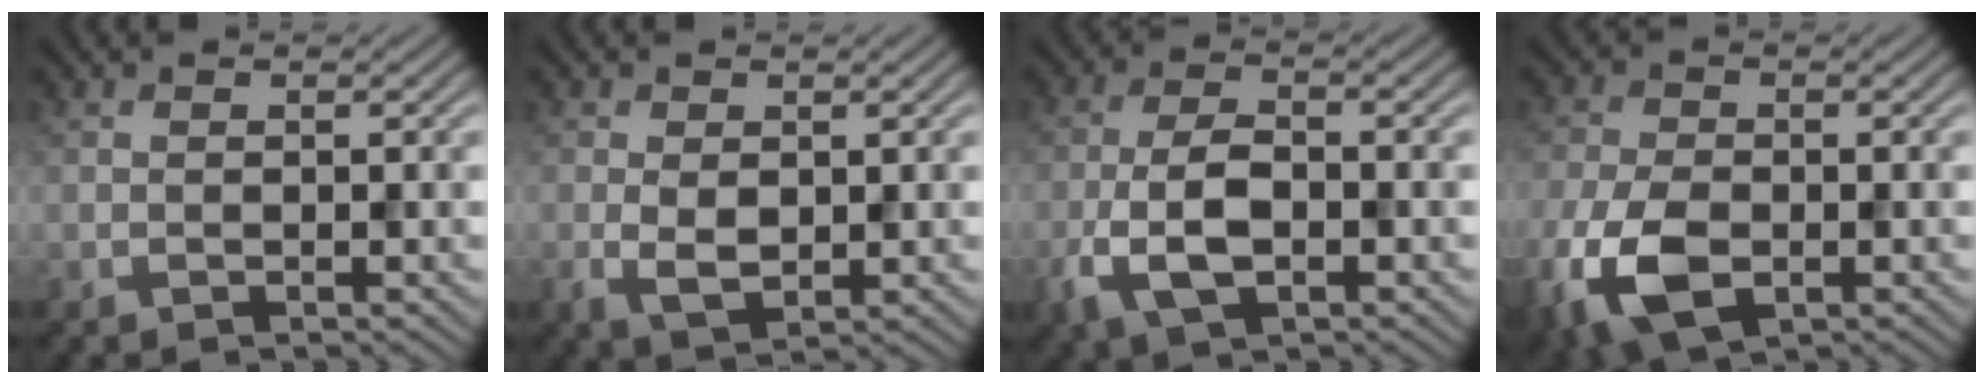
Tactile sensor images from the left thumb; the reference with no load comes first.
{"total": 3.3, "force": [0.2, 2.1, 2.5], "torque": [-0.057, -0.003, 0.005]}
{"total": 6.6, "force": [-2.3, 3.3, 5.2], "torque": [-0.115, -0.002, -0.052]}
{"total": 9.4, "force": [-3.7, 5.5, 6.6], "torque": [-0.175, -0.025, -0.071]}